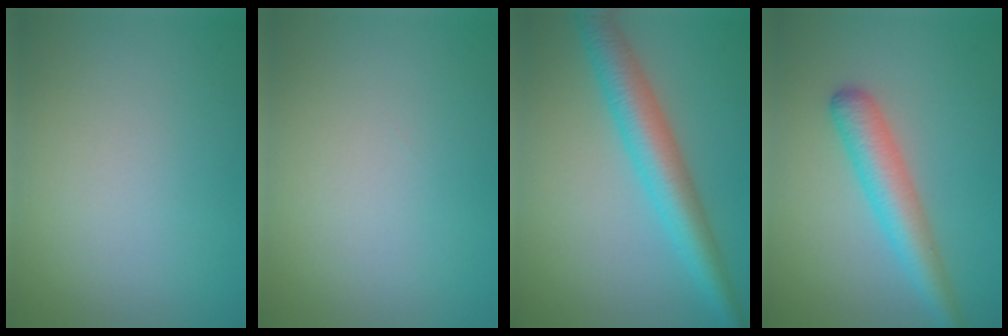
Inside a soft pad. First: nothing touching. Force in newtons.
{"total": 0.0}
{"total": 5.9, "press": 5.9, "slide": 0.0}
{"total": 4.4, "press": 4.4, "slide": 0.1}